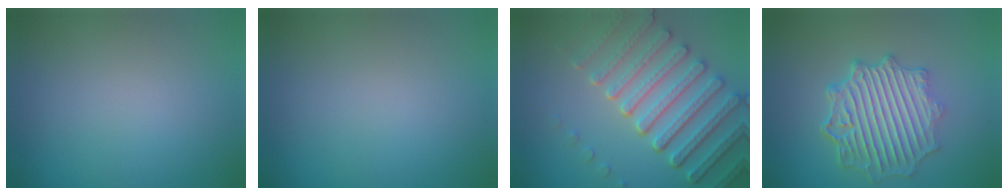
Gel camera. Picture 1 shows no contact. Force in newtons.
{"total": 0.0}
{"total": 7.3, "press": 5.5, "slide": 4.7}
{"total": 6.4, "press": 5.3, "slide": 3.6}